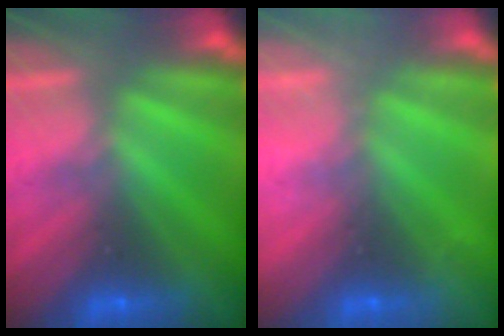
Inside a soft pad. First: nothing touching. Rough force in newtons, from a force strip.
{"total": 2.3}